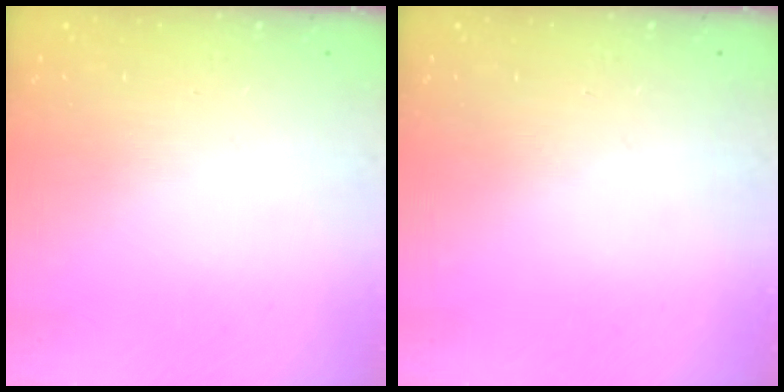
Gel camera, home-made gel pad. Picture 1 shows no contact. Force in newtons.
{"total": 0.0}